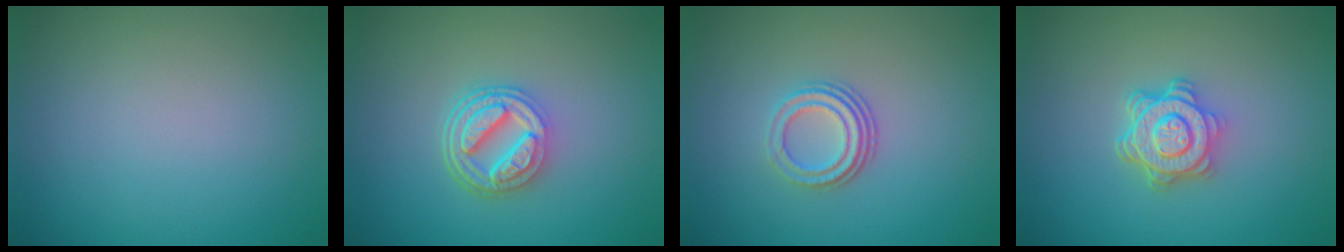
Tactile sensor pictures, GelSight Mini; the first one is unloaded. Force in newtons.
{"total": 4.9, "press": 3.6, "slide": 3.3}
{"total": 3.0, "press": 2.1, "slide": 2.1}
{"total": 4.5, "press": 3.5, "slide": 2.9}